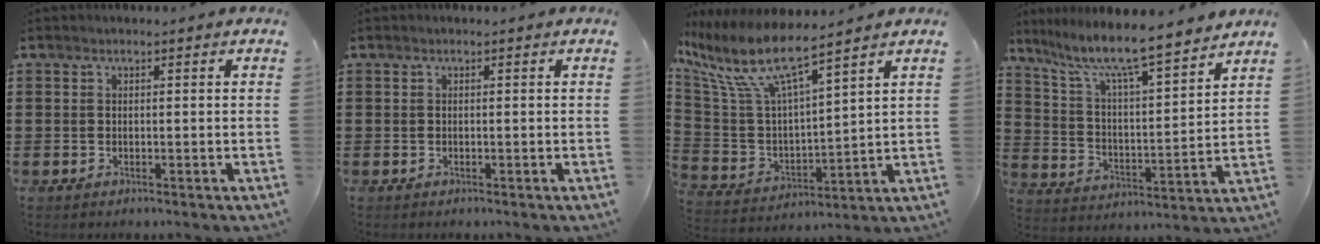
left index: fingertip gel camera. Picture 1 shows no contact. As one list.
[{"total": 0.0}, {"total": 10.2, "force": [7.4, 2.1, 6.6], "torque": [-0.172, -0.047, 0.121]}, {"total": 8.0, "force": [7.0, 0.1, 4.0], "torque": [-0.105, -0.051, 0.113]}]